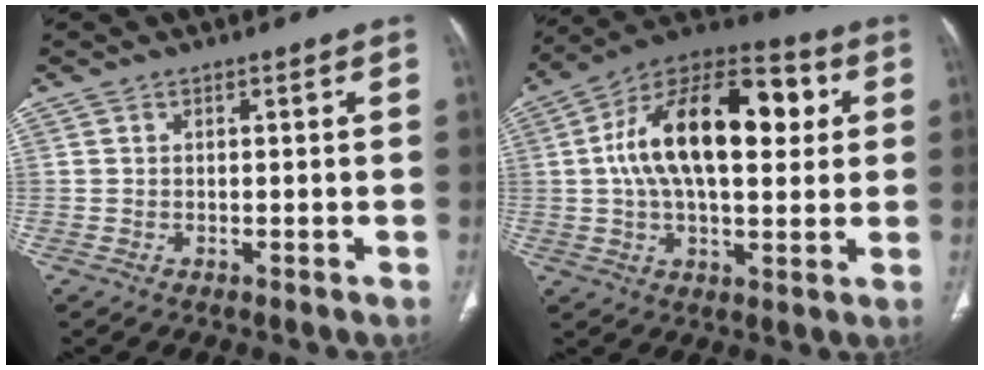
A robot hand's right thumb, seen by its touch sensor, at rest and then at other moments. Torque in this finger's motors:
{"motor_torque": [2.36, 2.65, 1.81, -0.26, 0.41]}